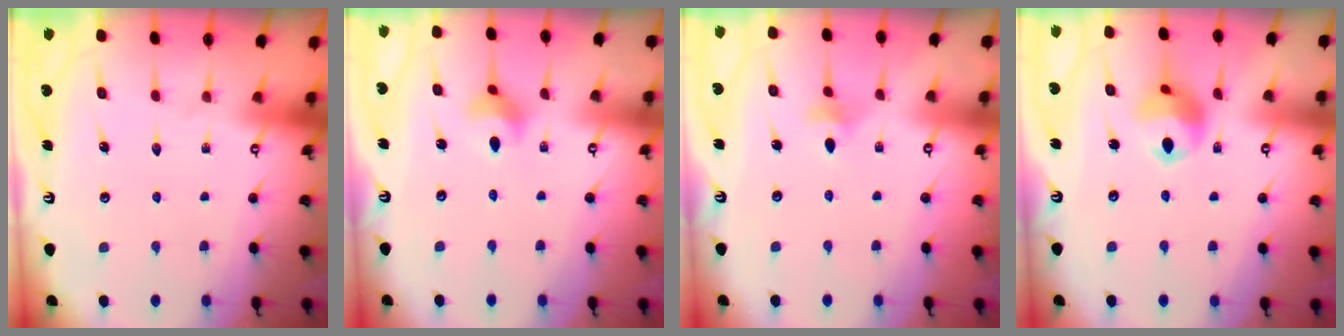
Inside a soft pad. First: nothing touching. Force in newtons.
{"total": 3.5, "press": 3.4, "slide": 0.7}
{"total": 3.8, "press": 3.7, "slide": 0.9}
{"total": 10.2, "press": 10.2, "slide": 0.9}